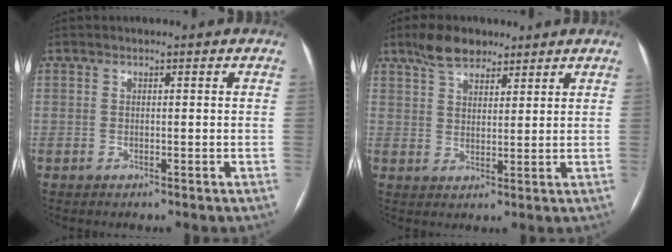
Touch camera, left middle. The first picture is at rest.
{"total": 6.0, "force": [4.6, 2.8, 2.8], "torque": [-0.054, 0.014, 0.084]}